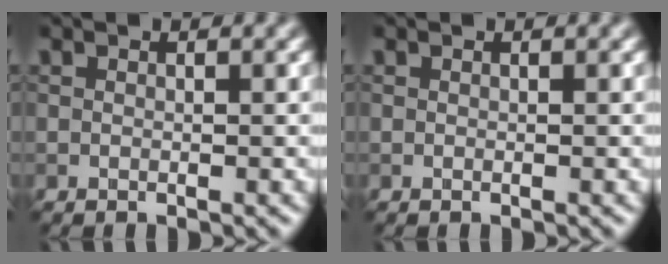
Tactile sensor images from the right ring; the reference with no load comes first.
{"total": 0.0}